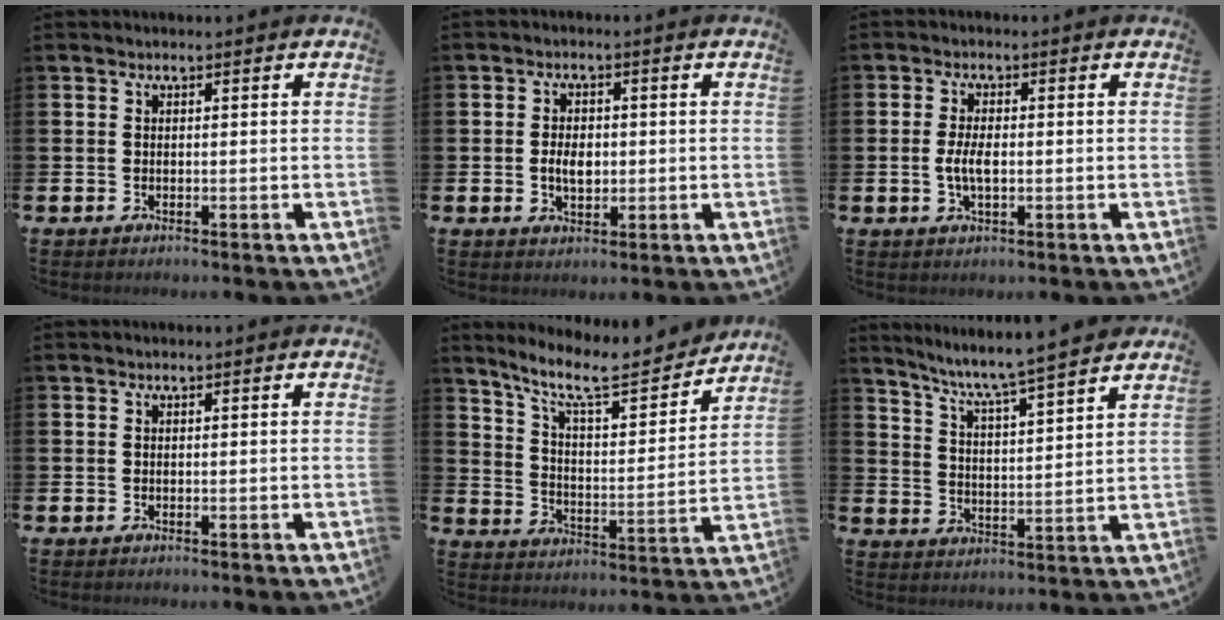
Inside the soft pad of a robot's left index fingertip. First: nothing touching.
{"total": 3.5, "force": [-0.1, 2.2, 2.7], "torque": [-0.036, 0.000, -0.006]}
{"total": 3.4, "force": [-0.3, 1.5, 3.1], "torque": [-0.063, 0.001, -0.009]}
{"total": 0.0}
{"total": 10.0, "force": [8.8, 1.8, 4.4], "torque": [-0.106, -0.060, 0.148]}
{"total": 6.9, "force": [6.5, -0.6, 2.2], "torque": [-0.070, -0.051, 0.109]}